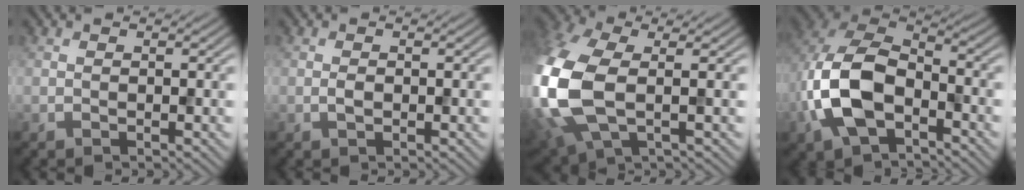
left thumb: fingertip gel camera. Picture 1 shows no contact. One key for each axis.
{"total": 0.9, "fx": -0.3, "fy": 0.4, "fz": 0.7, "tx": -0.016, "ty": -0.003, "tz": -0.009}
{"total": 14.4, "fx": -0.3, "fy": 8.5, "fz": 11.6, "tx": -0.339, "ty": -0.025, "tz": 0.006}
{"total": 12.9, "fx": -4.1, "fy": 7.6, "fz": 9.5, "tx": -0.242, "ty": -0.013, "tz": -0.088}